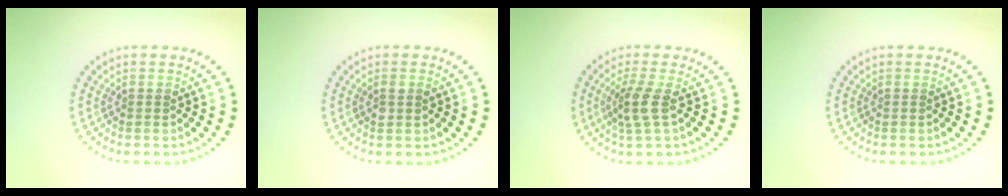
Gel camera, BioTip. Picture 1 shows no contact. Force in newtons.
{"total": 1.2, "press": 1.1, "slide": 0.5}
{"total": 2.5, "press": 1.9, "slide": 1.6}
{"total": 0.0}